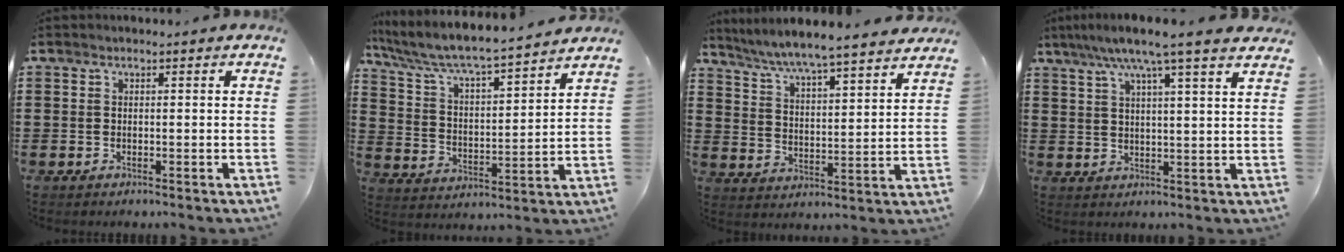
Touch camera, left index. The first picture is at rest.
{"total": 5.9, "force": [5.4, 0.2, 2.3], "torque": [-0.070, -0.041, 0.084]}
{"total": 5.5, "force": [5.2, -0.6, 1.5], "torque": [-0.054, -0.037, 0.087]}
{"total": 7.5, "force": [5.6, -0.2, 4.9], "torque": [-0.111, -0.016, 0.095]}